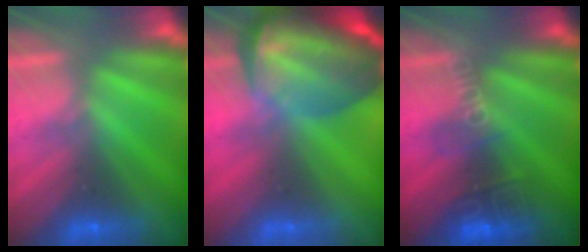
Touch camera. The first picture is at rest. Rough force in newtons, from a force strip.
{"total": 7.2}
{"total": 2.6}